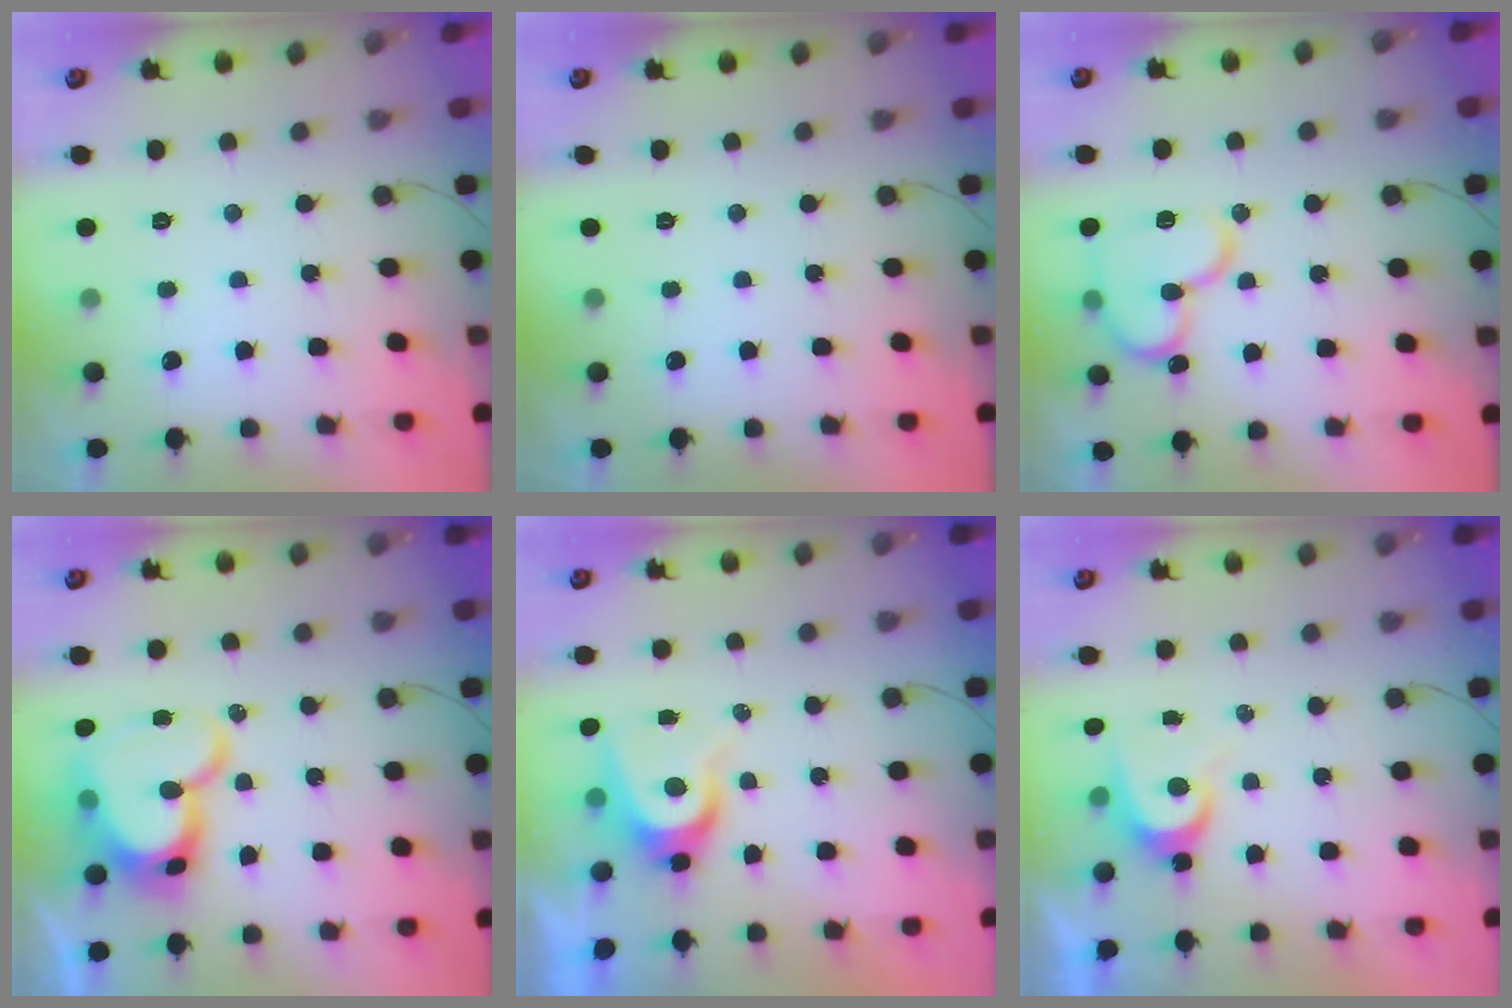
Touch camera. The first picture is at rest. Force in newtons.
{"total": 0.0}
{"total": 14.9, "press": 14.8, "slide": 1.7}
{"total": 17.1, "press": 17.1, "slide": 1.7}
{"total": 8.2, "press": 8.1, "slide": 0.8}
{"total": 5.1, "press": 5.0, "slide": 0.5}